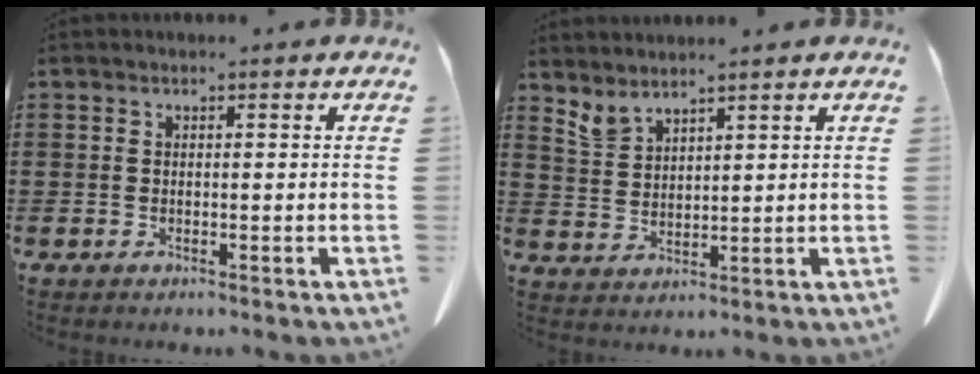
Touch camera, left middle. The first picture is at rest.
{"total": 3.0, "force": [2.9, 0.4, 0.7], "torque": [-0.023, -0.005, 0.055]}